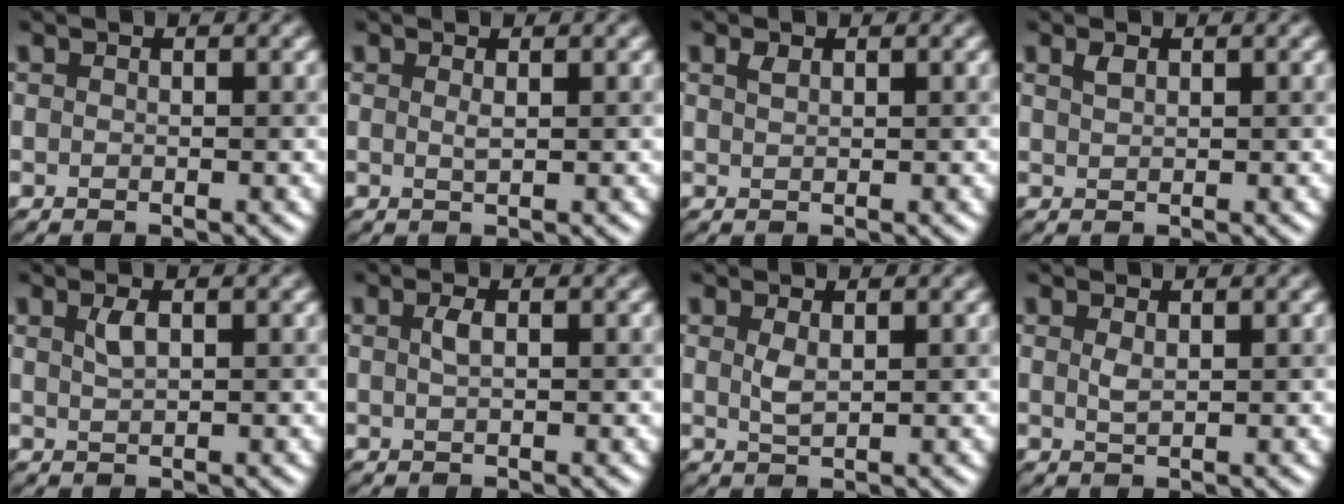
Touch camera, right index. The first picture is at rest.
{"total": 0.6, "force": [0.3, 0.0, 0.6], "torque": [-0.012, 0.001, 0.005]}
{"total": 0.9, "force": [0.6, 0.3, 0.5], "torque": [-0.013, 0.001, 0.014]}
{"total": 1.0, "force": [0.7, 0.4, 0.6], "torque": [-0.015, 0.002, 0.014]}
{"total": 1.3, "force": [0.6, 0.4, 1.1], "torque": [-0.025, 0.003, 0.014]}
{"total": 1.1, "force": [0.4, 0.3, 1.0], "torque": [-0.022, 0.004, 0.007]}
{"total": 1.4, "force": [0.5, 0.6, 1.2], "torque": [-0.030, -0.001, 0.014]}
{"total": 1.0, "force": [0.4, 0.4, 0.9], "torque": [-0.023, 0.001, 0.010]}